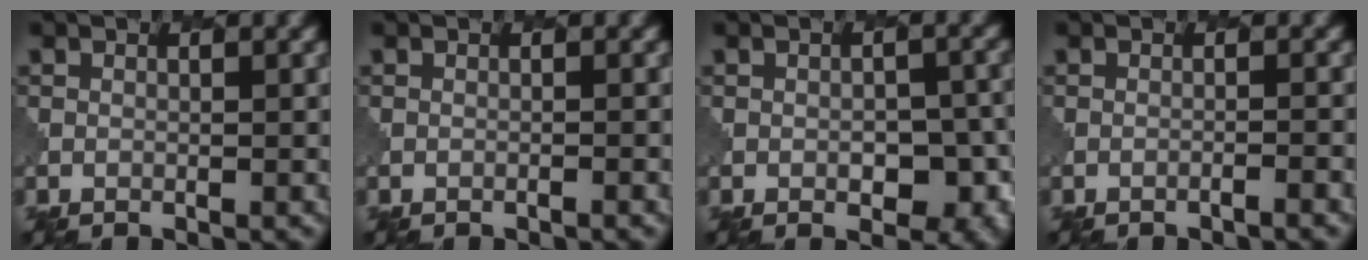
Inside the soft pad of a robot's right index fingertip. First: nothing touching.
{"total": 0.6, "force": [-0.3, 0.1, 0.4], "torque": [-0.001, -0.001, -0.012]}
{"total": 5.9, "force": [-2.3, 3.2, 4.4], "torque": [-0.043, 0.010, -0.013]}
{"total": 1.6, "force": [-1.1, 0.2, 1.1], "torque": [-0.008, 0.004, -0.023]}